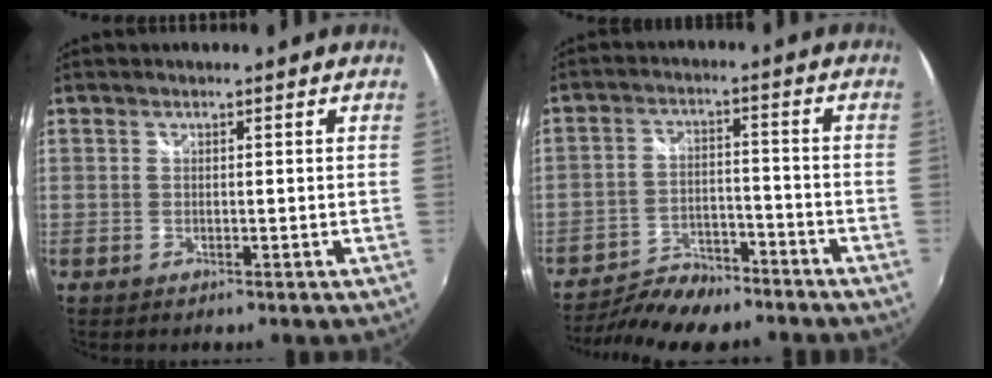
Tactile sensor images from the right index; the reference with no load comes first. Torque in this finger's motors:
{"motor_torque": [0.35, -0.31, 0.20, 0.03]}